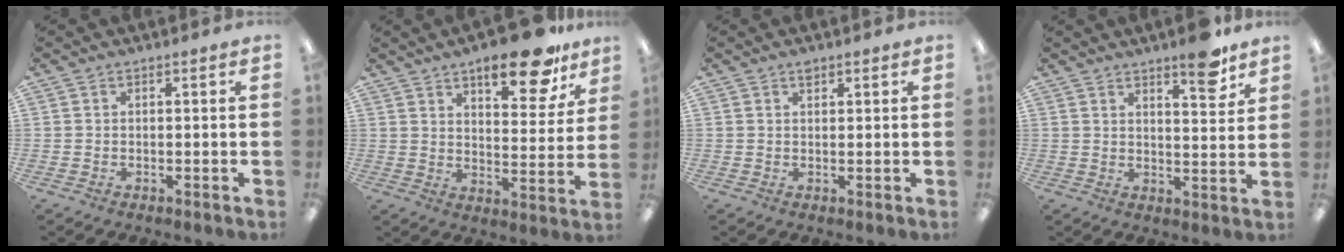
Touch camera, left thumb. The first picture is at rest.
{"total": 15.3, "force": [10.9, 5.6, 9.3], "torque": [-0.121, -0.060, 0.178]}
{"total": 1.4, "force": [1.0, 0.6, 0.7], "torque": [-0.007, -0.003, 0.017]}
{"total": 8.2, "force": [6.2, 2.0, 5.0], "torque": [-0.057, -0.041, 0.098]}